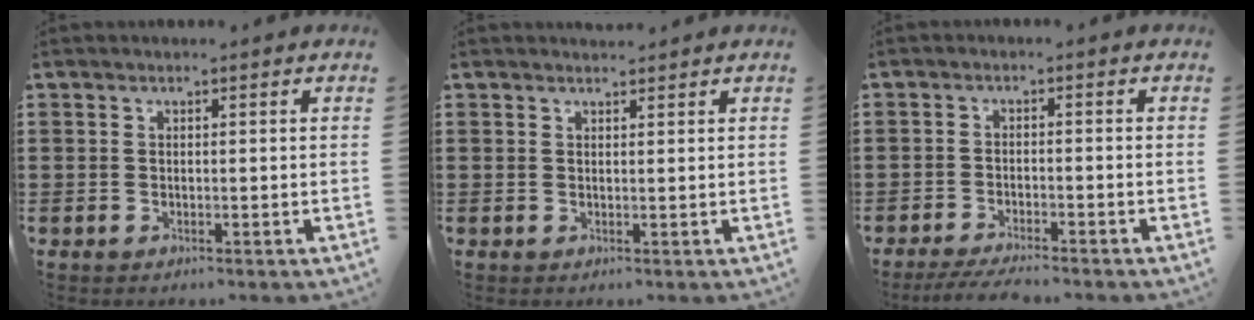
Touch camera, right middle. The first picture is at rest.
{"total": 1.2, "force": [1.2, 0.3, -0.1], "torque": [0.005, -0.004, 0.021]}
{"total": 3.3, "force": [-3.0, 0.1, 1.3], "torque": [-0.029, -0.005, -0.061]}